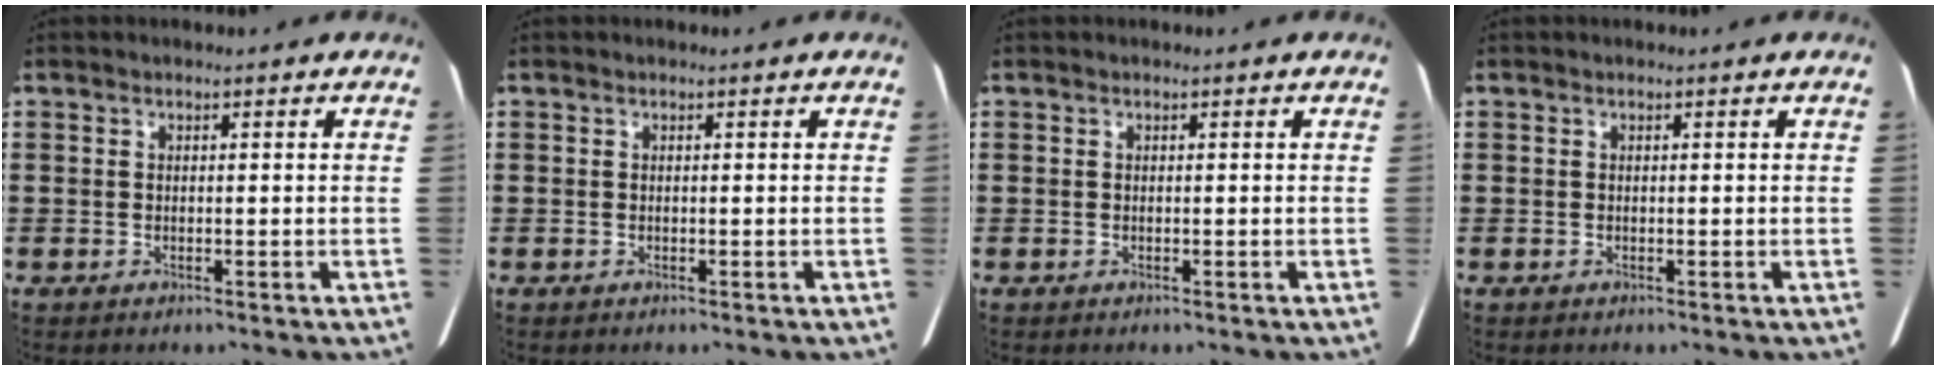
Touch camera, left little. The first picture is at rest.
{"total": 0.0}
{"total": 0.0}
{"total": 0.0}